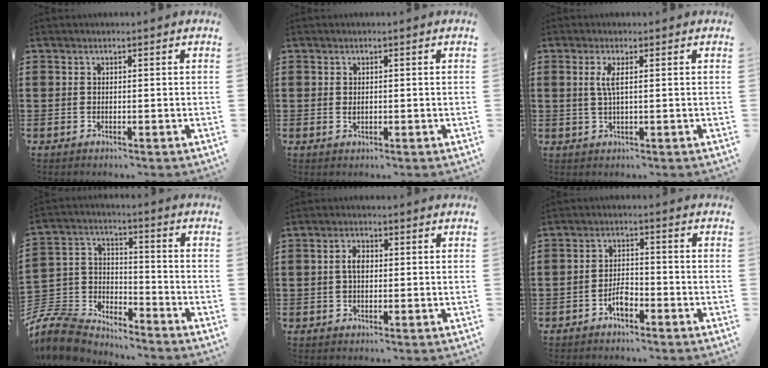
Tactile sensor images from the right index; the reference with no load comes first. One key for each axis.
{"total": 0.9, "fx": 0.1, "fy": 0.6, "fz": 0.7, "tx": -0.016, "ty": 0.004, "tz": 0.000}
{"total": 2.5, "fx": 0.5, "fy": 0.2, "fz": 2.5, "tx": -0.058, "ty": -0.005, "tz": 0.004}
{"total": 8.4, "fx": -7.9, "fy": 2.7, "fz": 1.6, "tx": -0.071, "ty": 0.004, "tz": -0.167}
{"total": 2.8, "fx": 0.1, "fy": 1.5, "fz": 2.4, "tx": -0.047, "ty": 0.006, "tz": 0.001}
{"total": 3.6, "fx": -2.2, "fy": 1.5, "fz": 2.4, "tx": -0.051, "ty": 0.005, "tz": -0.043}